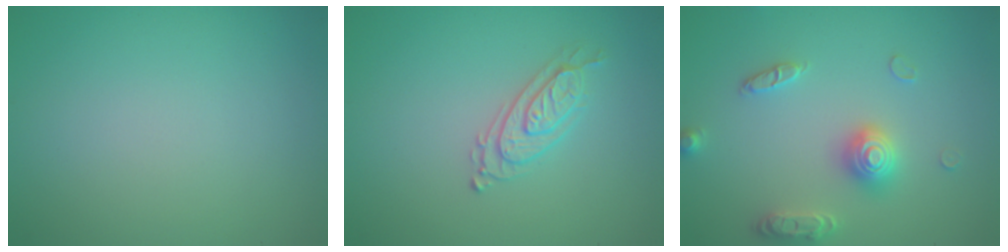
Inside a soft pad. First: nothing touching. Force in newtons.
{"total": 2.3, "press": 2.1, "slide": 0.9}
{"total": 3.0, "press": 3.0, "slide": 0.4}